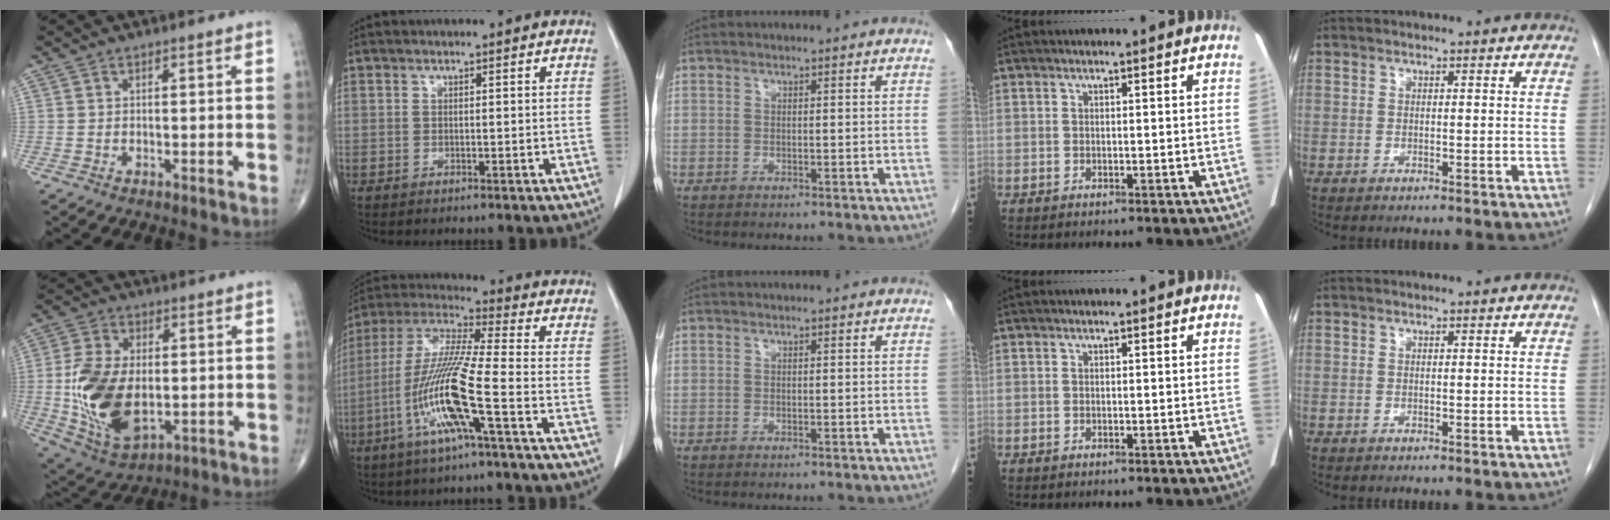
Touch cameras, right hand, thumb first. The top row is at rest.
{"thumb": {"total": 17.1, "force": [-1.2, 10.0, 13.8], "torque": [-0.263, -0.007, -0.004]}, "index": {"total": 14.2, "force": [-4.9, -0.4, 13.3], "torque": [-0.283, -0.007, -0.104]}}